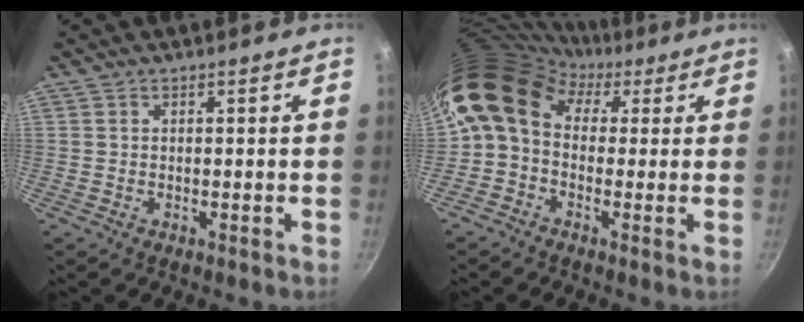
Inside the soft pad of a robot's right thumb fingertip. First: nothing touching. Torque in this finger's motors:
{"motor_torque": [1.59, 2.79, 0.36, -0.27, 0.41]}